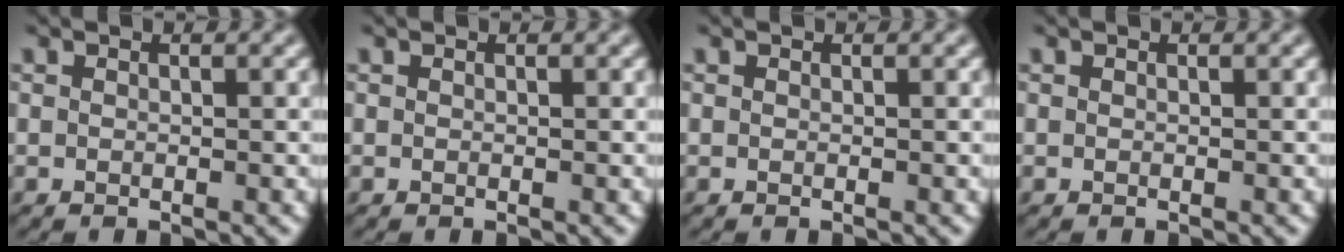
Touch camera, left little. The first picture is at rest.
{"total": 0.0}
{"total": 0.0}
{"total": 0.0}